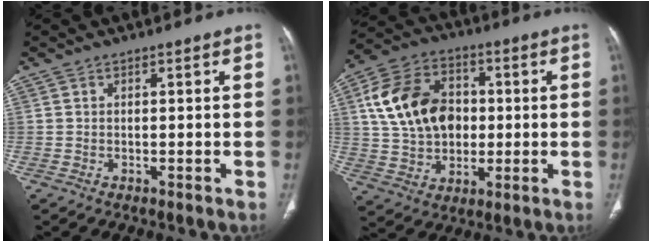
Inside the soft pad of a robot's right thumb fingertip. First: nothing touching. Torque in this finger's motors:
{"motor_torque": [-0.83, 1.75, 1.91, 0.10, 0.41]}